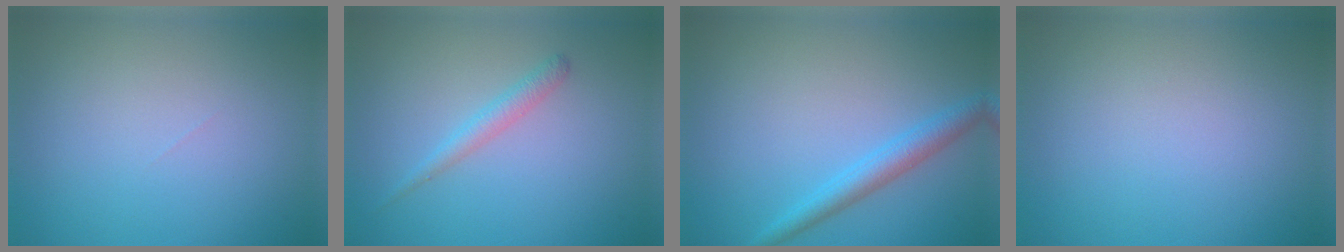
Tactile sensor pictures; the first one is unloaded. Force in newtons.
{"total": 1.6, "press": 1.6, "slide": 0.0}
{"total": 2.9, "press": 2.9, "slide": 0.1}
{"total": 0.0}